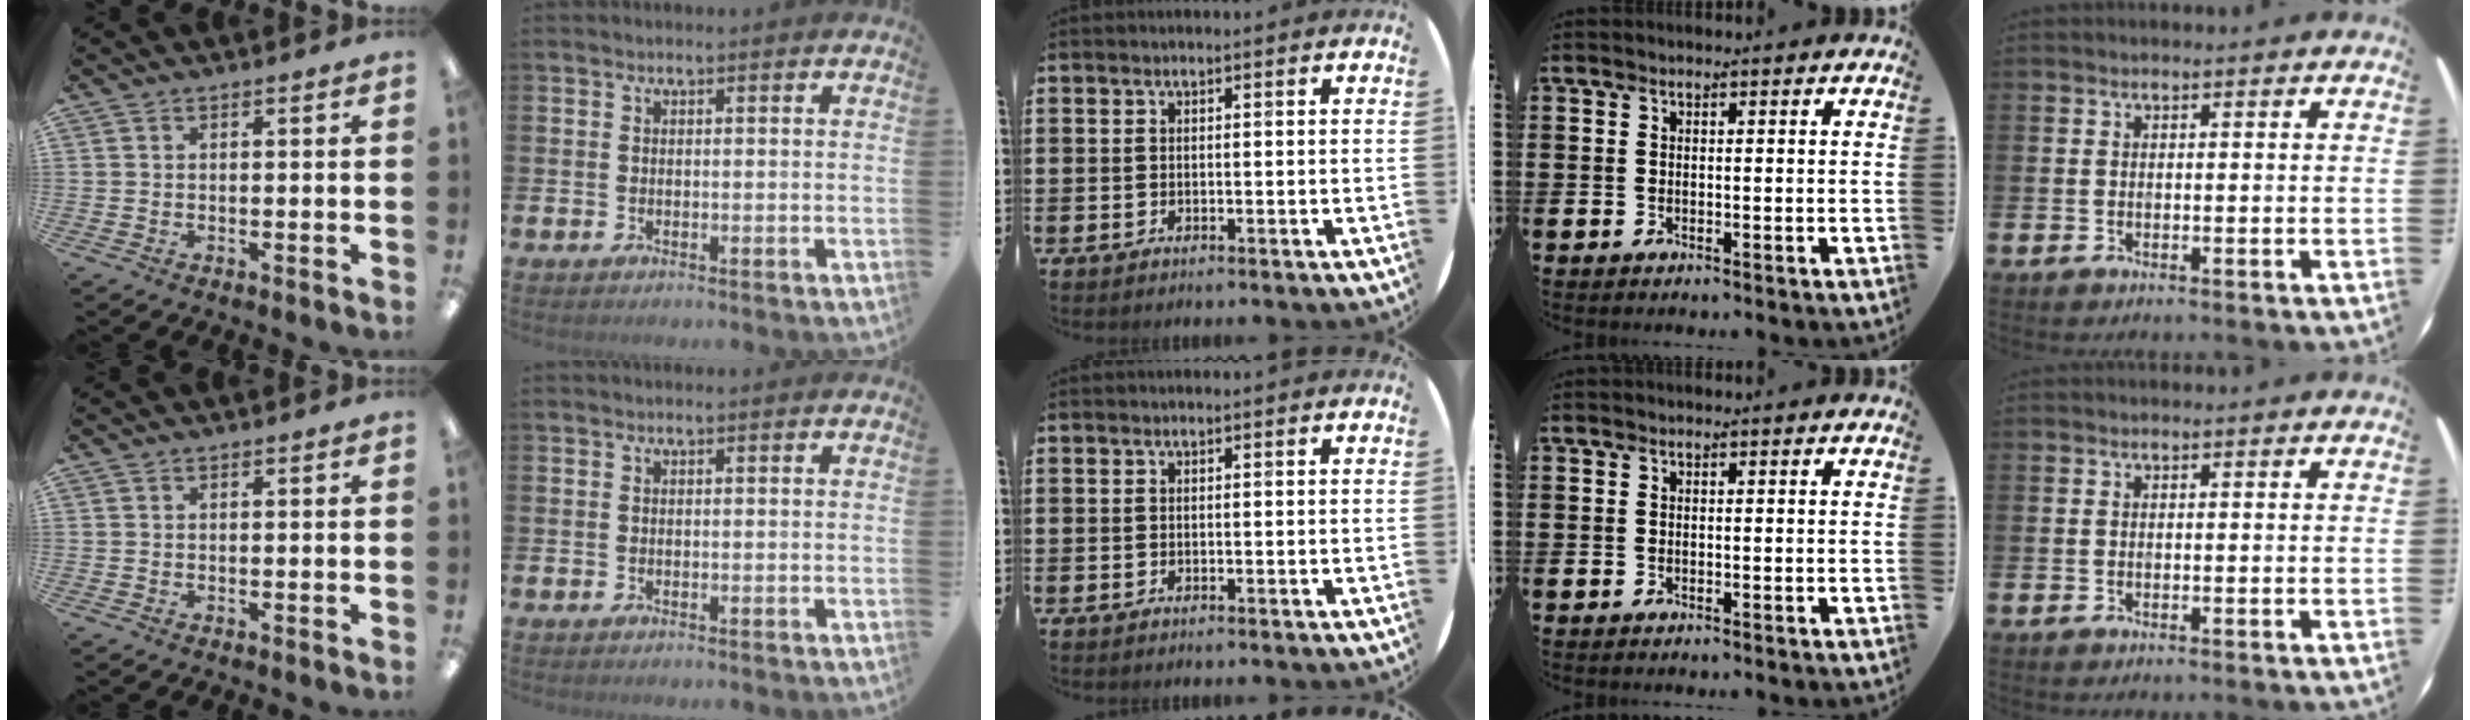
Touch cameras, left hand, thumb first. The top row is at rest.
{}